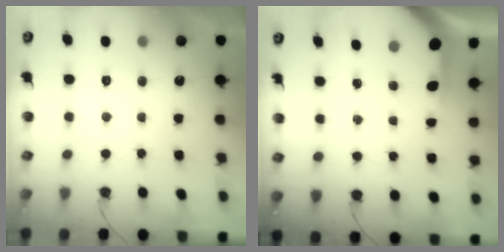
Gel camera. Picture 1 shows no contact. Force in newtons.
{"total": 4.4, "press": 4.4, "slide": 0.3}